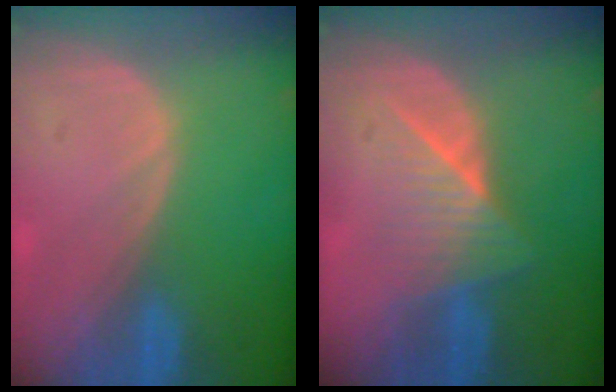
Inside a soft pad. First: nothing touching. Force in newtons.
{"total": 6.5, "press": 6.0, "slide": 2.7}